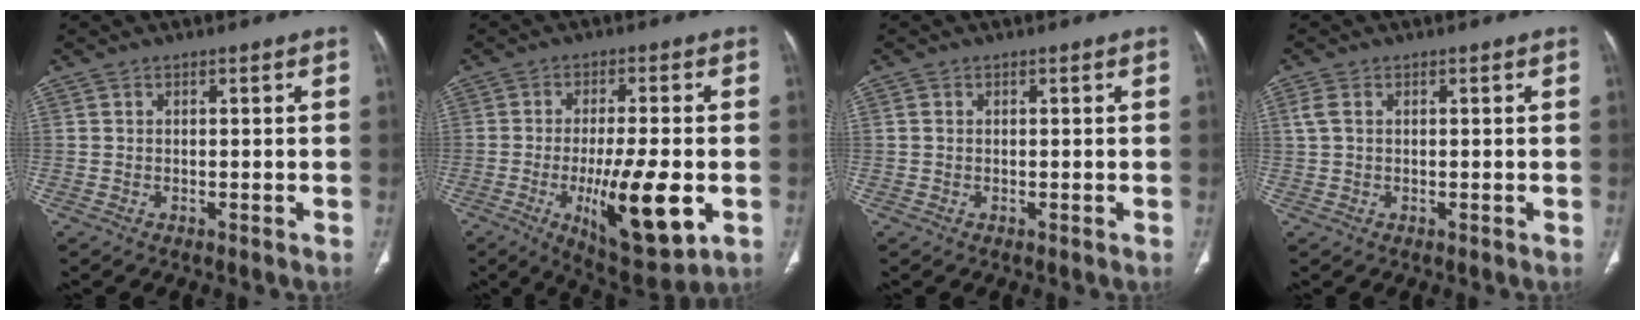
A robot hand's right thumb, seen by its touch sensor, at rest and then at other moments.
{"total": 15.7, "force": [-4.2, 4.5, 14.5], "torque": [-0.227, -0.013, -0.057]}
{"total": 0.6, "force": [0.1, 0.5, 0.3], "torque": [-0.004, 0.002, 0.003]}
{"total": 2.1, "force": [0.6, 1.4, 1.5], "torque": [-0.048, 0.012, 0.014]}